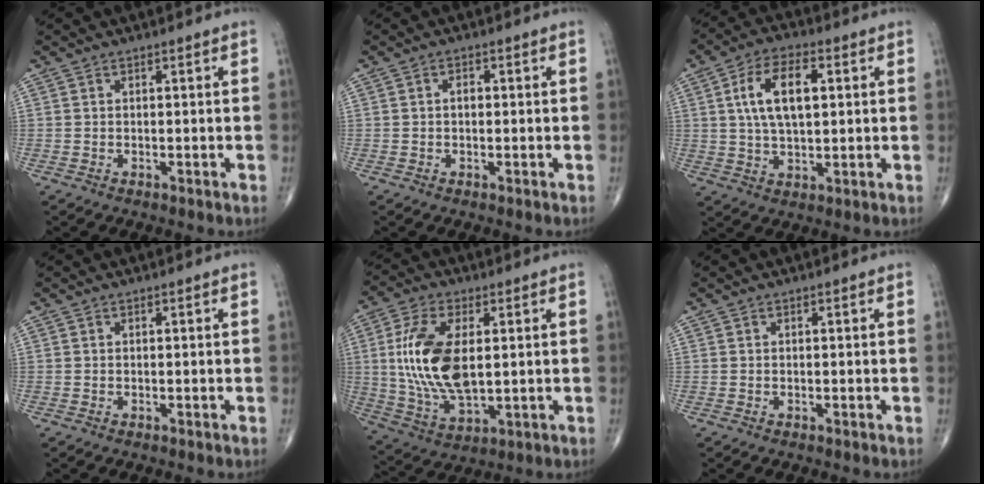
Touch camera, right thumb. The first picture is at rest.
{"total": 1.3, "force": [0.1, 0.8, 1.1], "torque": [-0.015, 0.003, -0.001]}
{"total": 11.2, "force": [2.5, 5.4, 9.5], "torque": [-0.167, 0.002, 0.044]}
{"total": 0.0}
{"total": 15.9, "force": [1.9, 7.8, 13.7], "torque": [-0.277, -0.013, 0.043]}
{"total": 0.0}